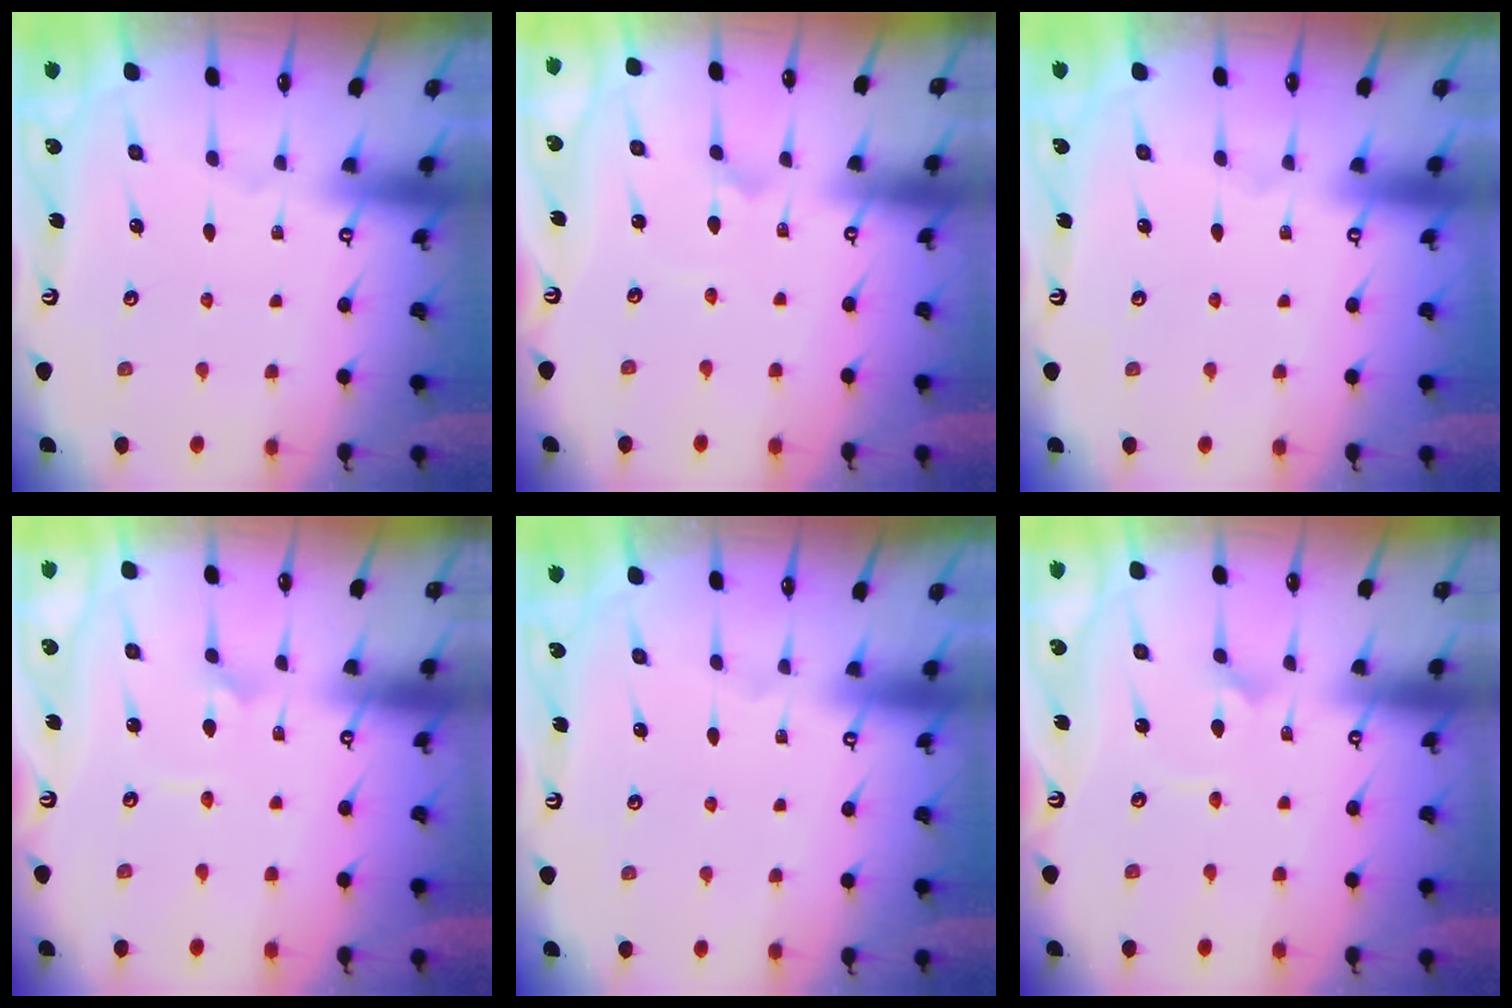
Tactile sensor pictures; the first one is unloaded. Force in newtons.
{"total": 0.9, "press": 0.9, "slide": 0.0}
{"total": 0.0}
{"total": 1.6, "press": 1.6, "slide": 0.1}
{"total": 0.0}
{"total": 2.9, "press": 2.9, "slide": 0.1}